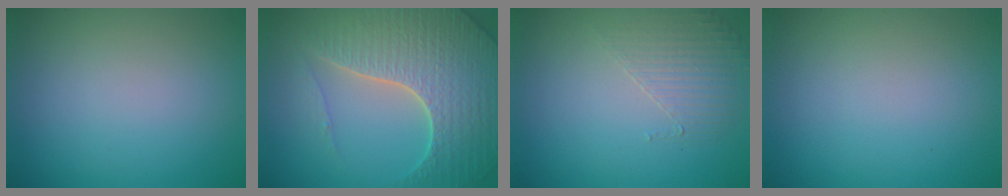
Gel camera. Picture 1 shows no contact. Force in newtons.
{"total": 7.0, "press": 6.8, "slide": 1.9}
{"total": 1.7, "press": 0.9, "slide": 1.4}
{"total": 0.0}